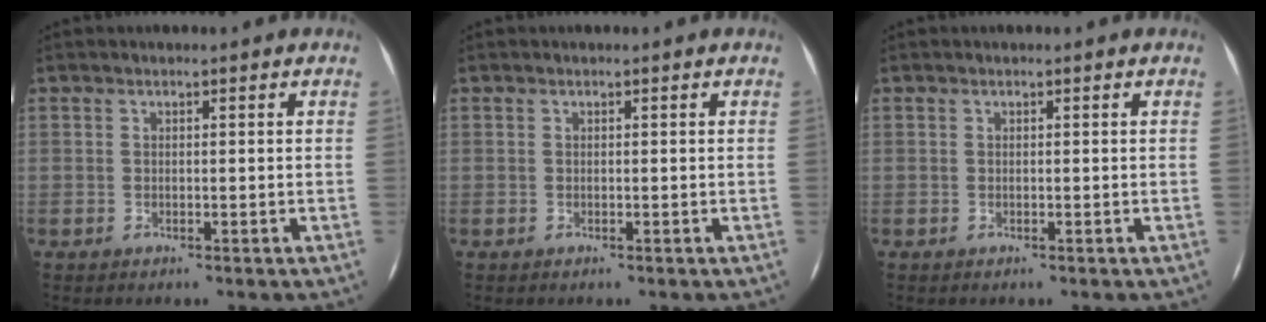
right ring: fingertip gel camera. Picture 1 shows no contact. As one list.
[{"total": 0.0}, {"total": 0.0}]